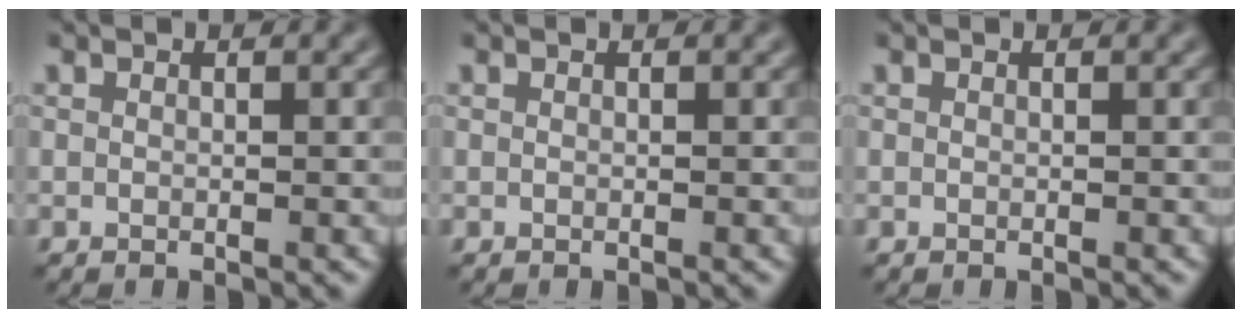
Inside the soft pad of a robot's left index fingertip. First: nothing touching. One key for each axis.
{"total": 0.0}
{"total": 0.0}